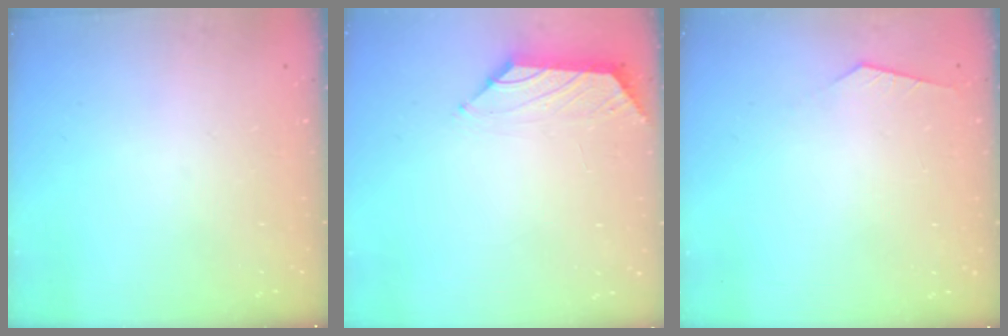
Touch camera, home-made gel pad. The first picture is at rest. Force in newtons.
{"total": 0.0}
{"total": 2.4, "press": 2.4, "slide": 0.4}